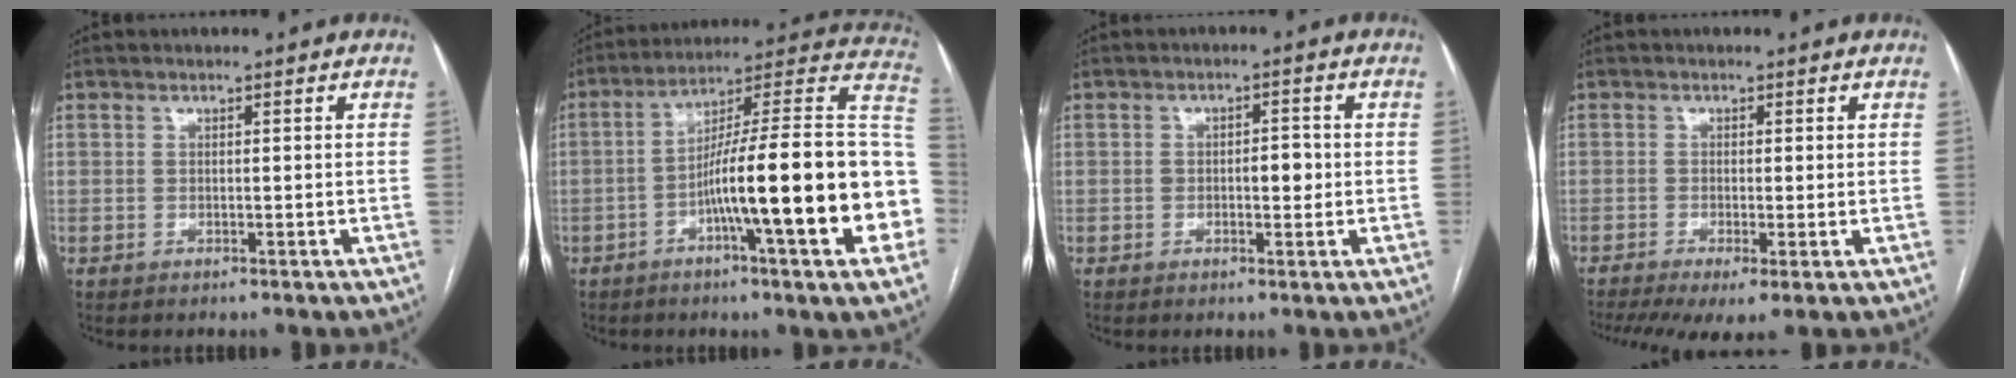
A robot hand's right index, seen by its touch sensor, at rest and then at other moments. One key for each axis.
{"total": 24.7, "fx": -5.4, "fy": 1.9, "fz": 24.0, "tx": -0.268, "ty": 0.022, "tz": -0.084}
{"total": 3.3, "fx": -0.2, "fy": 1.7, "fz": 2.9, "tx": -0.043, "ty": 0.009, "tz": 0.000}
{"total": 7.1, "fx": -4.0, "fy": 1.7, "fz": 5.6, "tx": -0.092, "ty": -0.014, "tz": -0.069}